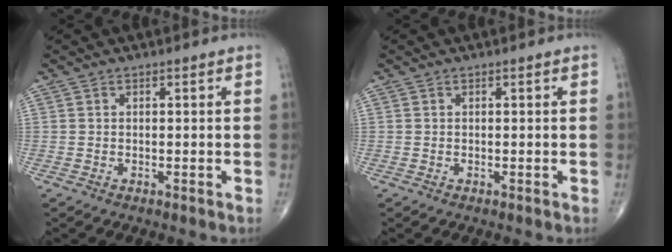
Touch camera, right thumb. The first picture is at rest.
{"total": 0.0}